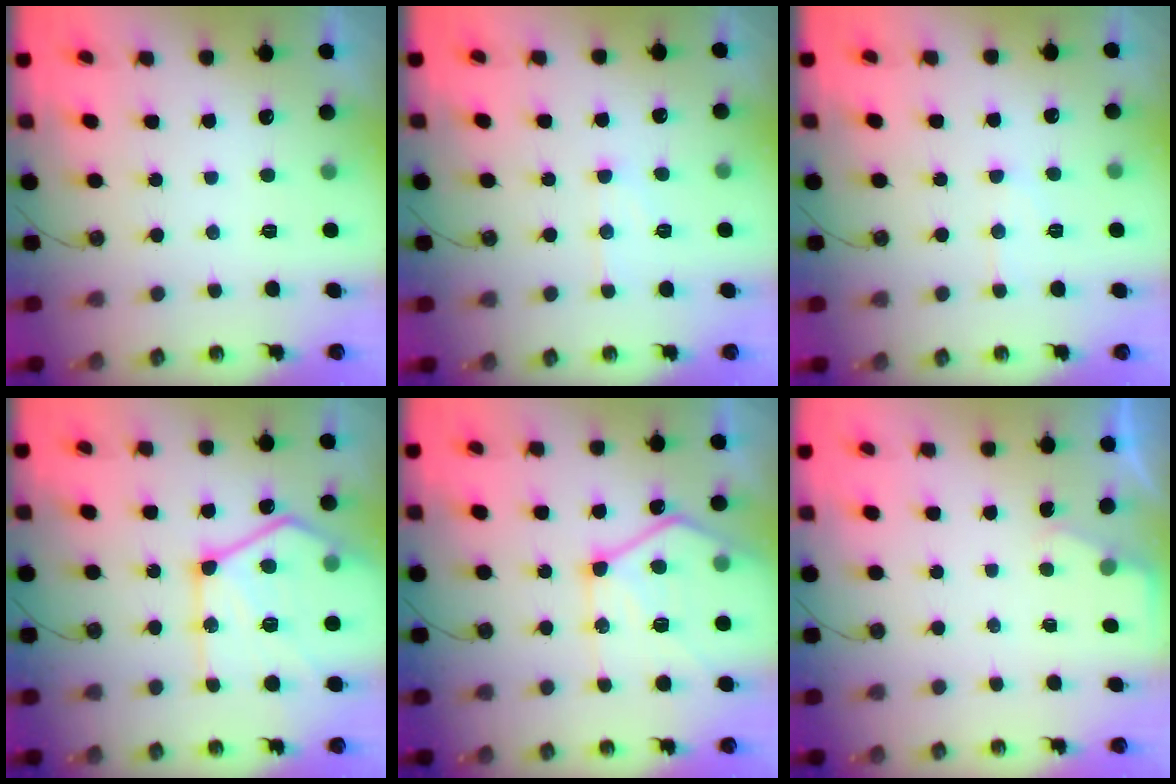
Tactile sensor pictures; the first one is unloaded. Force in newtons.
{"total": 7.6, "press": 7.5, "slide": 0.6}
{"total": 7.1, "press": 7.0, "slide": 0.6}
{"total": 22.5, "press": 22.4, "slide": 2.5}
{"total": 16.7, "press": 16.6, "slide": 1.6}
{"total": 1.8, "press": 1.8, "slide": 0.3}